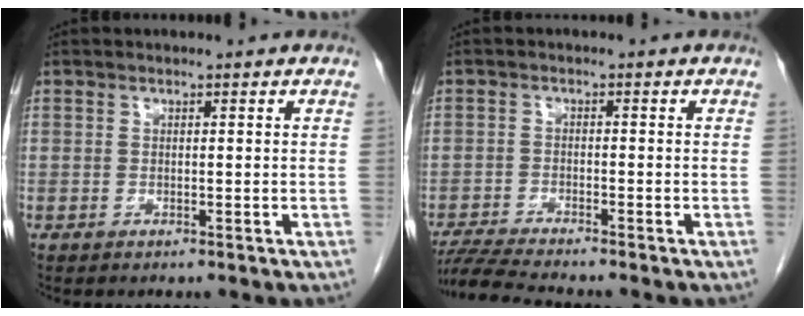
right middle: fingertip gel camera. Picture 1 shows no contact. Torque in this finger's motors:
{"motor_torque": [0.03, -0.02, 0.00, 0.00]}